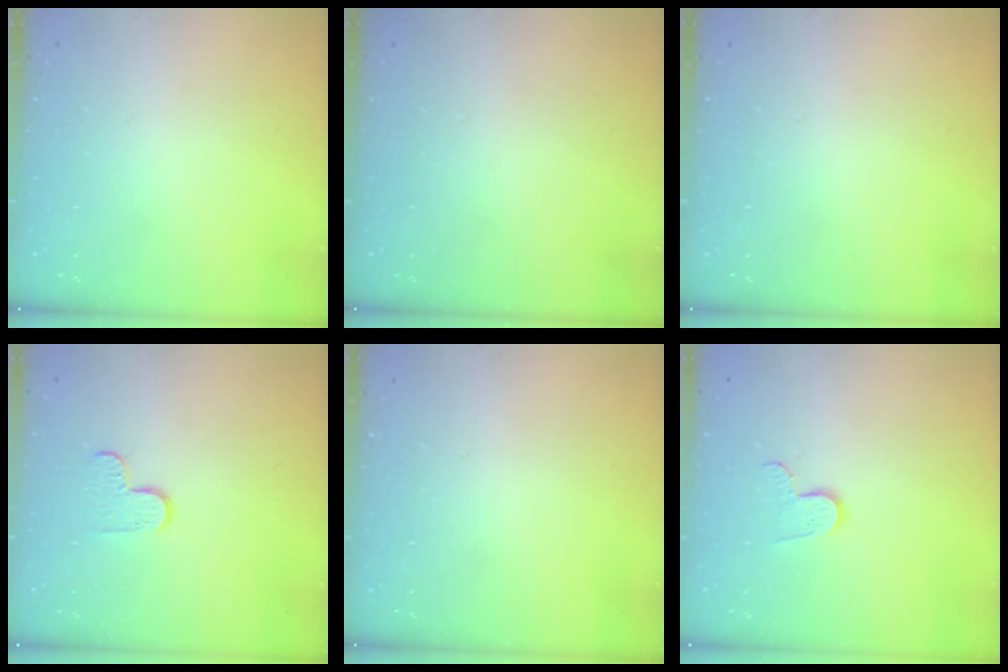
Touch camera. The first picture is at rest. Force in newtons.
{"total": 0.0}
{"total": 0.0}
{"total": 6.1, "press": 6.1, "slide": 0.6}
{"total": 0.0}
{"total": 6.3, "press": 6.3, "slide": 0.5}